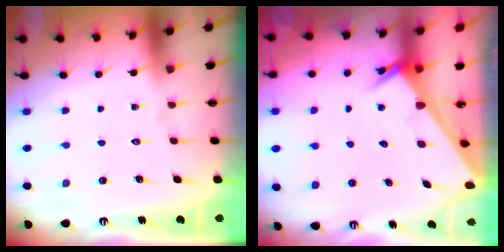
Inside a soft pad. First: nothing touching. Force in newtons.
{"total": 2.1, "press": 2.1, "slide": 0.1}